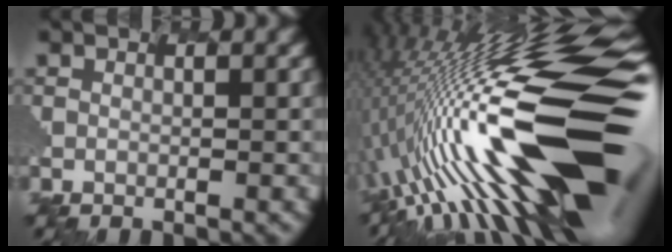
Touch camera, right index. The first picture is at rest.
{"total": 16.1, "force": [-1.2, 4.1, 15.6], "torque": [-0.270, 0.034, -0.042]}